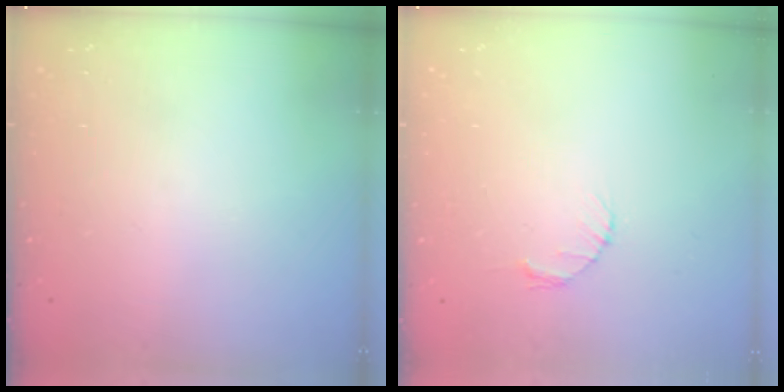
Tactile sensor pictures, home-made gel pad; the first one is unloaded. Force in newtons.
{"total": 2.7, "press": 2.7, "slide": 0.4}